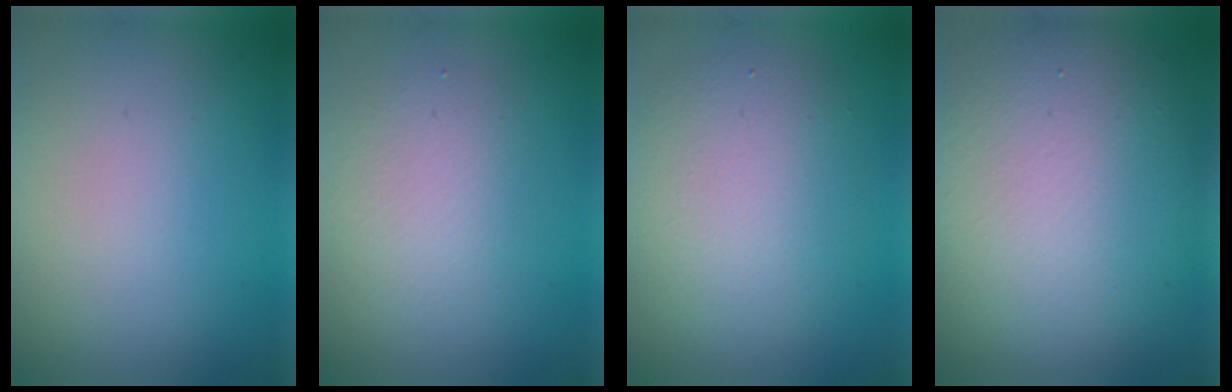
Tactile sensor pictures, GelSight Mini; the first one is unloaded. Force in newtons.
{"total": 2.8, "press": 2.8, "slide": 0.1}
{"total": 5.3, "press": 5.3, "slide": 0.1}
{"total": 13.5, "press": 13.5, "slide": 0.5}